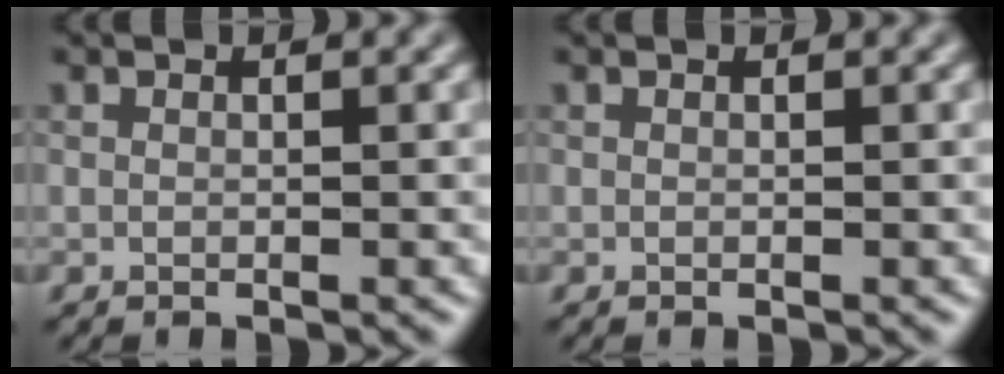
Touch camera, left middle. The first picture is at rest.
{"total": 0.0}